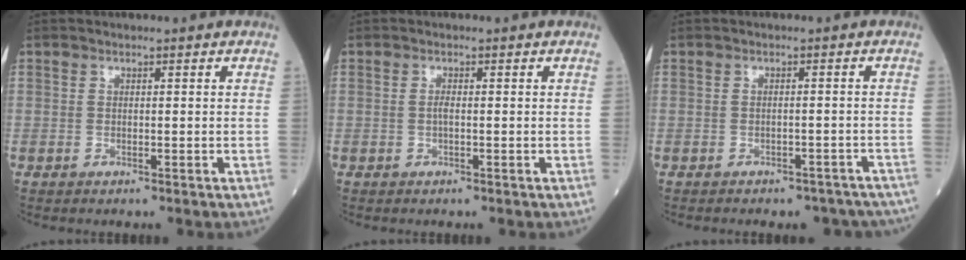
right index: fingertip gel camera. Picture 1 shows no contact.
{"total": 0.8, "force": [-0.2, 0.1, 0.8], "torque": [-0.019, 0.000, -0.004]}
{"total": 9.9, "force": [-8.7, 3.8, 2.8], "torque": [-0.032, 0.005, -0.084]}